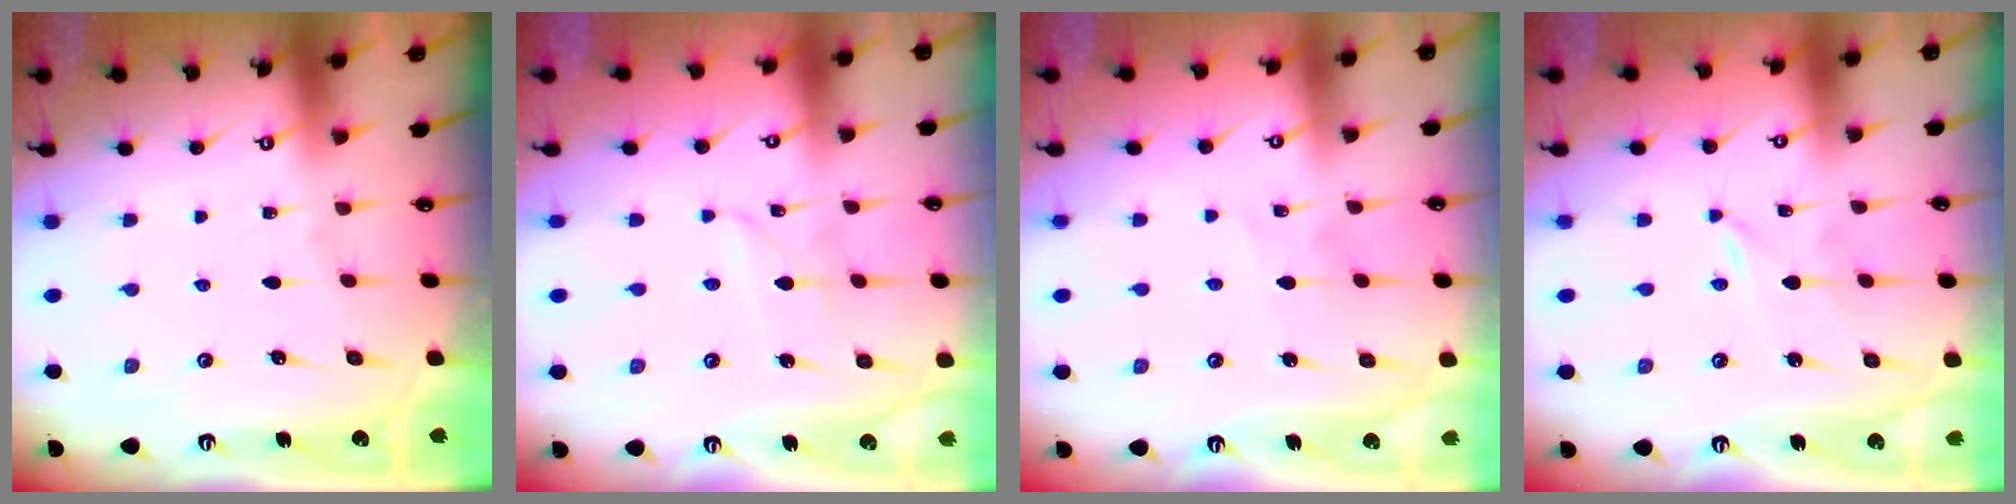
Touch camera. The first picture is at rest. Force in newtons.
{"total": 2.2, "press": 2.2, "slide": 0.2}
{"total": 4.2, "press": 4.2, "slide": 0.5}
{"total": 0.0}